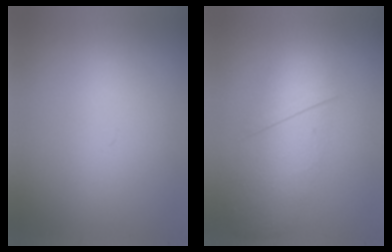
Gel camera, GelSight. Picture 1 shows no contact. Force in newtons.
{"total": 3.0}